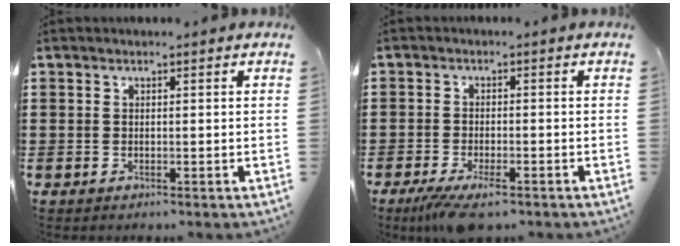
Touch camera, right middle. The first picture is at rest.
{"total": 4.2, "force": [-3.1, 1.0, 2.7], "torque": [-0.064, -0.007, -0.061]}